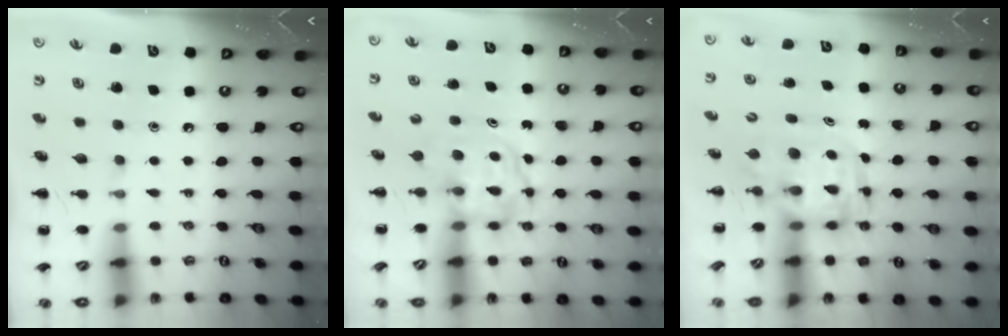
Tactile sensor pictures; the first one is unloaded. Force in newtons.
{"total": 3.9, "press": 3.9, "slide": 0.2}
{"total": 3.7, "press": 3.6, "slide": 0.7}